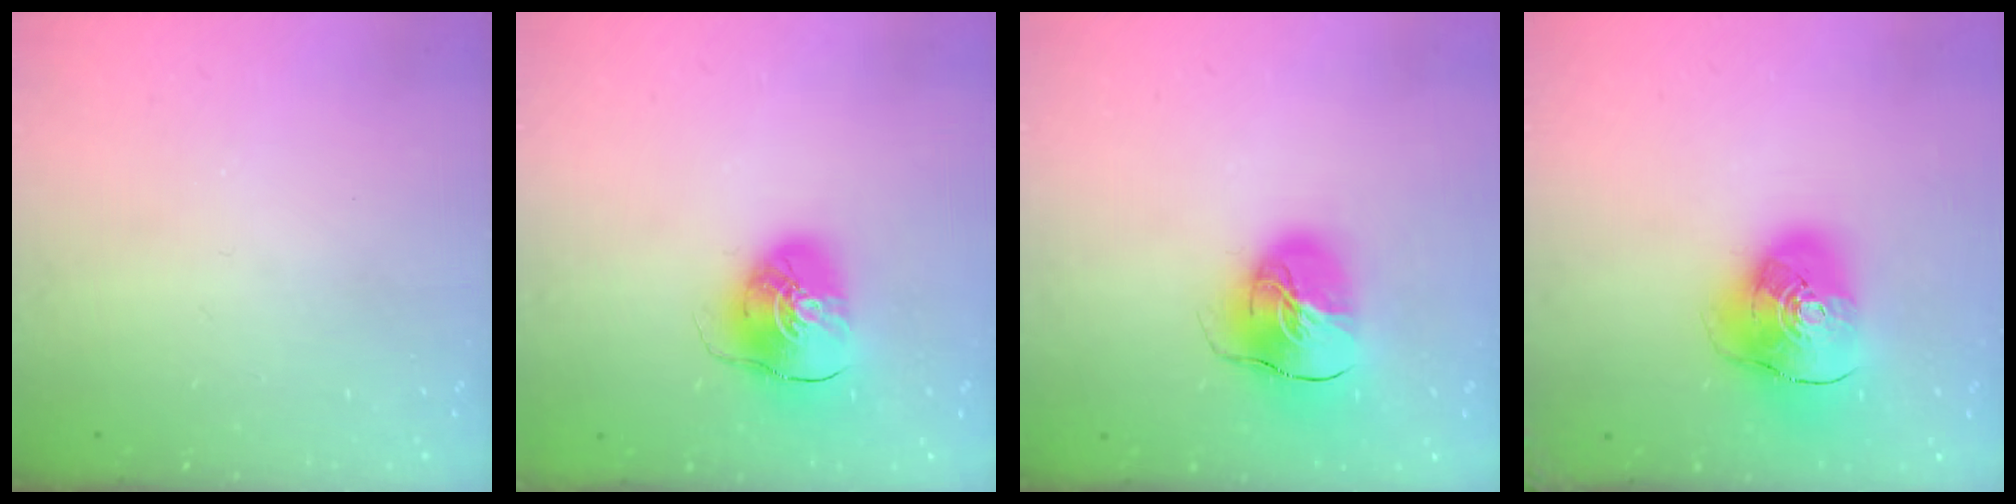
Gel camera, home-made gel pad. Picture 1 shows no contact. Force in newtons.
{"total": 9.4, "press": 9.3, "slide": 1.3}
{"total": 13.3, "press": 13.2, "slide": 2.2}
{"total": 14.4, "press": 14.2, "slide": 2.1}